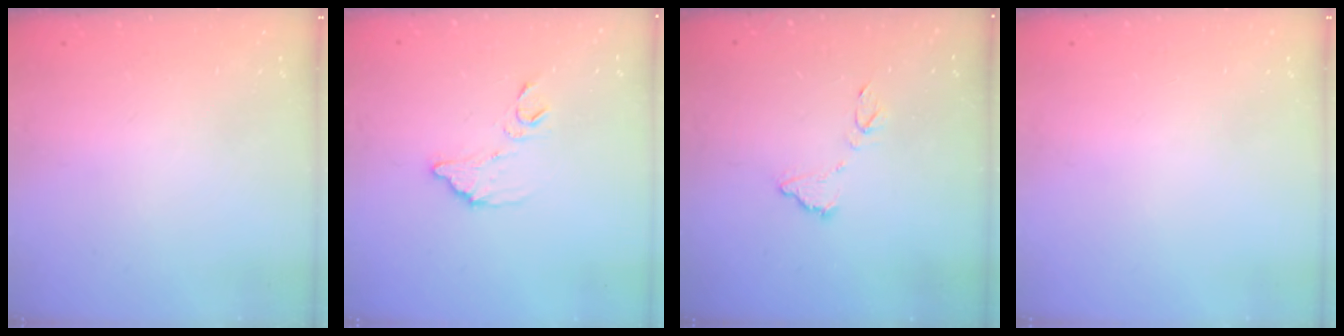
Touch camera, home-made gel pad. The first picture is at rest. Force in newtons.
{"total": 10.1, "press": 10.1, "slide": 0.4}
{"total": 8.8, "press": 8.8, "slide": 0.6}
{"total": 0.0}